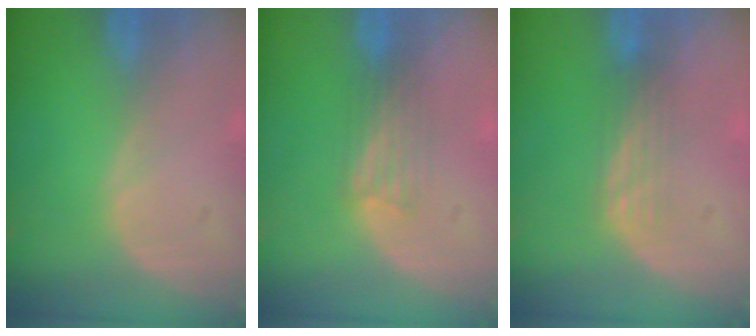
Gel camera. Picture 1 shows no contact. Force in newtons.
{"total": 3.0, "press": 2.8, "slide": 1.3}
{"total": 2.9, "press": 2.5, "slide": 1.5}